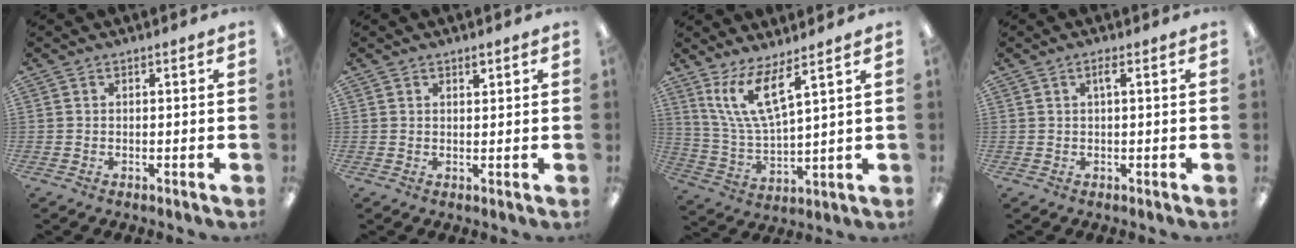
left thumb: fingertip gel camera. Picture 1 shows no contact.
{"total": 1.8, "force": [1.5, 0.8, 0.8], "torque": [0.000, -0.006, 0.023]}
{"total": 12.1, "force": [8.1, 3.3, 8.4], "torque": [-0.184, -0.024, 0.148]}
{"total": 2.0, "force": [0.9, 0.4, 1.8], "torque": [-0.030, 0.003, 0.012]}